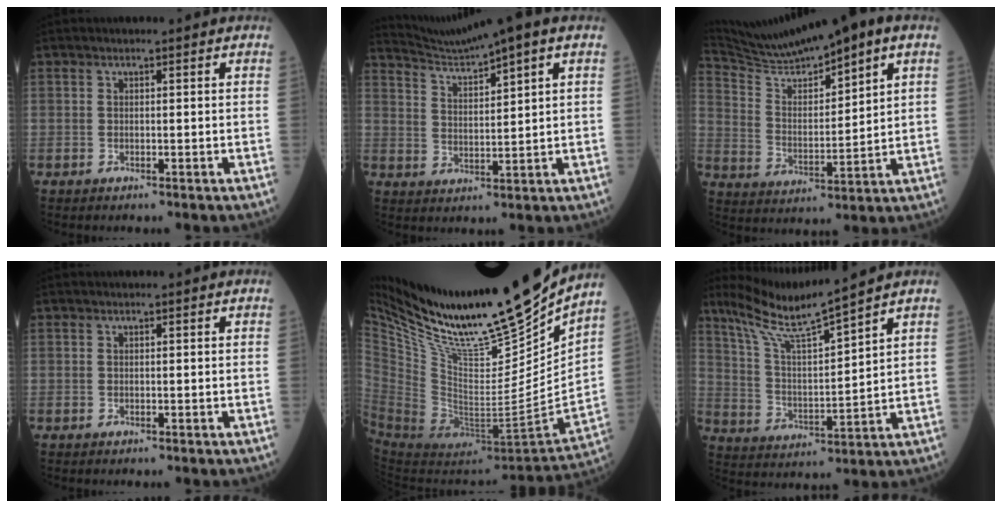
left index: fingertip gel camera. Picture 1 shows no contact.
{"total": 7.1, "force": [6.2, -1.1, 3.4], "torque": [-0.072, 0.009, 0.120]}
{"total": 13.9, "force": [11.6, 0.3, 7.8], "torque": [-0.150, 0.020, 0.214]}
{"total": 0.0}
{"total": 31.6, "force": [25.5, 3.6, 18.2], "torque": [-0.319, -0.050, 0.421]}
{"total": 10.7, "force": [9.4, -1.3, 5.1], "torque": [-0.104, -0.005, 0.183]}